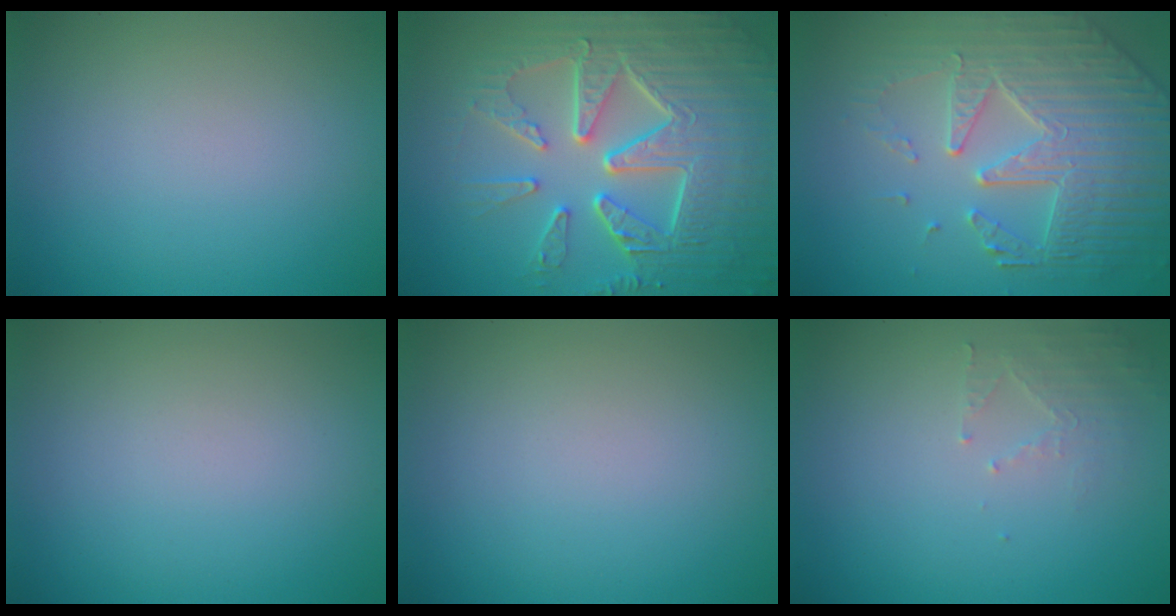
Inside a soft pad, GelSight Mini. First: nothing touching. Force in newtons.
{"total": 10.0, "press": 6.8, "slide": 7.3}
{"total": 6.7, "press": 5.5, "slide": 3.8}
{"total": 0.0}
{"total": 0.0}
{"total": 1.7, "press": 1.7, "slide": 0.3}